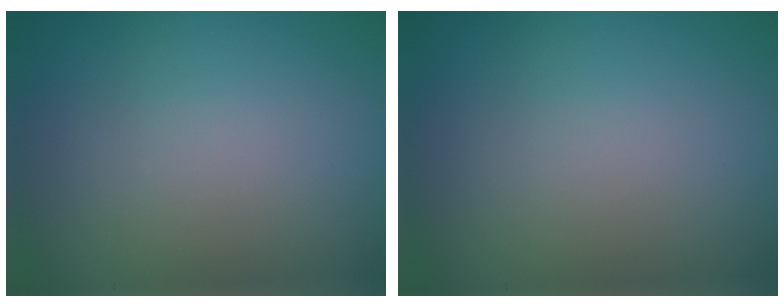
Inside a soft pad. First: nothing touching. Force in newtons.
{"total": 0.0}